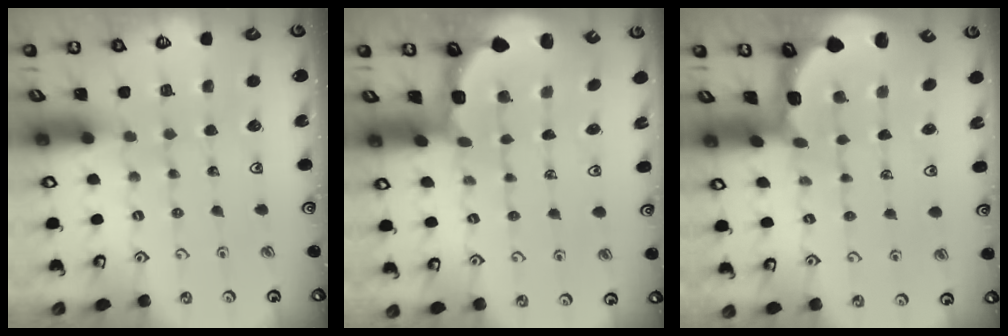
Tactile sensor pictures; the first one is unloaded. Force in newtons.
{"total": 2.4, "press": 1.7, "slide": 1.6}
{"total": 2.0, "press": 2.0, "slide": 0.3}